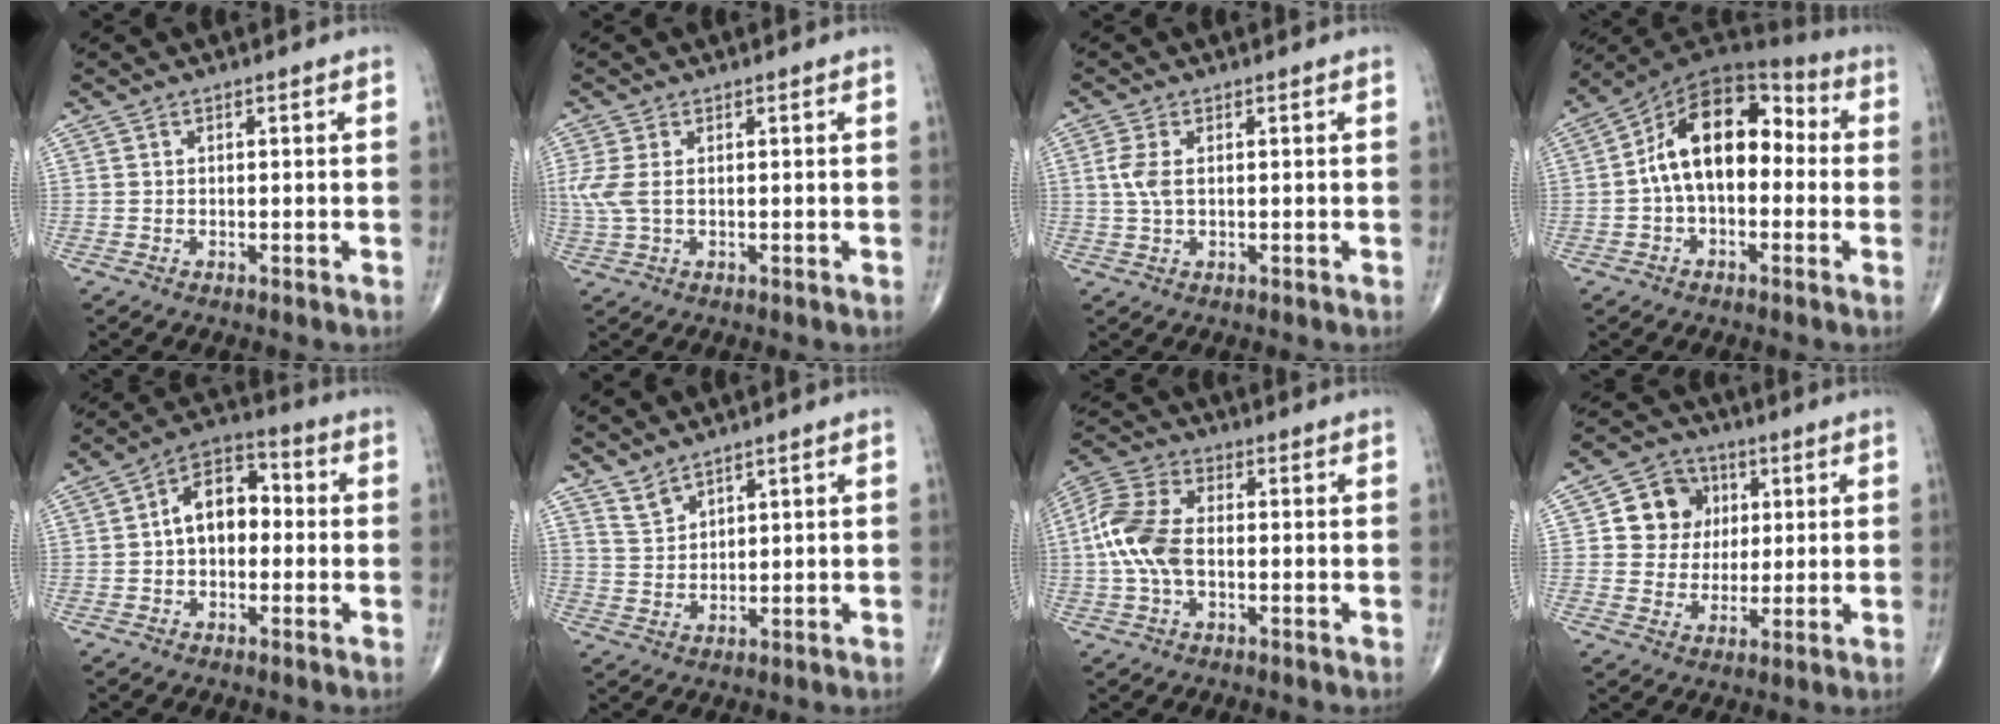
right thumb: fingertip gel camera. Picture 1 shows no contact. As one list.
[{"total": 4.6, "force": [0.5, 2.5, 3.8], "torque": [-0.117, 0.007, 0.017]}, {"total": 3.5, "force": [0.6, 1.7, 3.0], "torque": [-0.080, 0.004, 0.014]}, {"total": 15.7, "force": [-0.1, 9.6, 12.4], "torque": [-0.174, 0.053, -0.017]}, {"total": 9.8, "force": [0.0, 6.4, 7.4], "torque": [-0.094, 0.035, -0.015]}, {"total": 3.3, "force": [3.0, 1.0, 0.9], "torque": [-0.014, -0.020, 0.065]}, {"total": 10.7, "force": [-0.8, 6.2, 8.7], "torque": [-0.199, 0.026, -0.021]}, {"total": 9.7, "force": [2.3, 8.8, 3.5], "torque": [-0.013, 0.001, 0.036]}]